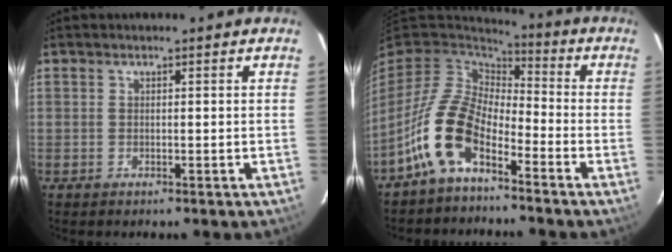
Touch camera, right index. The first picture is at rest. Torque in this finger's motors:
{"motor_torque": [1.28, -0.86, 1.05, 0.21]}